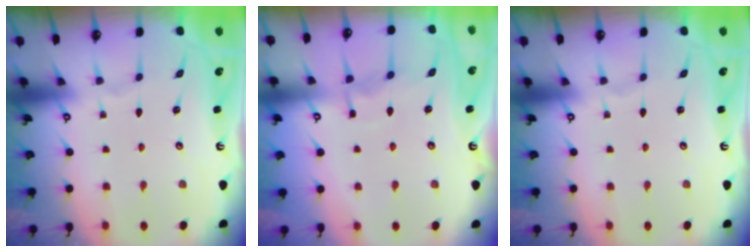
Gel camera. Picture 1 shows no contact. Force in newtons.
{"total": 5.3, "press": 5.3, "slide": 0.5}
{"total": 0.0}